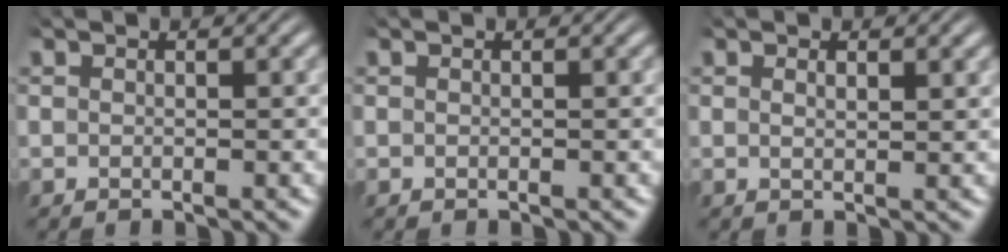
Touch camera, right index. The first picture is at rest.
{"total": 0.0}
{"total": 0.9, "force": [0.5, -0.4, 0.6], "torque": [-0.010, -0.008, 0.012]}